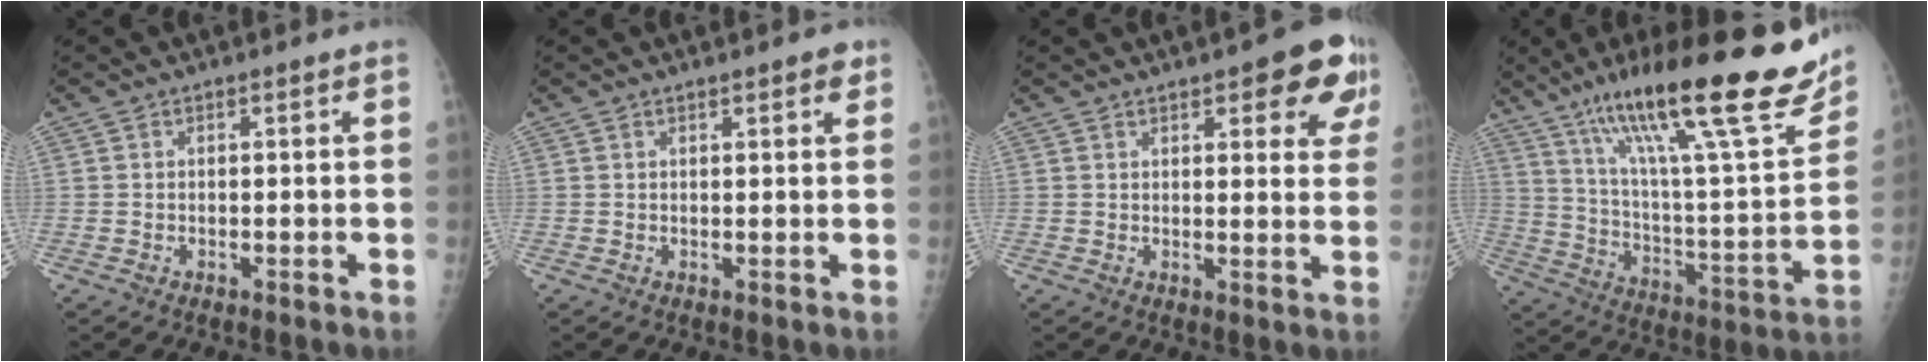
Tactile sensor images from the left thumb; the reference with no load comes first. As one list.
[{"total": 2.2, "force": [1.4, 0.6, 1.6], "torque": [-0.016, -0.005, 0.016]}, {"total": 10.2, "force": [5.3, 3.7, 7.9], "torque": [-0.056, -0.016, 0.056]}, {"total": 31.2, "force": [18.4, 6.3, 24.4], "torque": [-0.328, -0.039, 0.287]}]